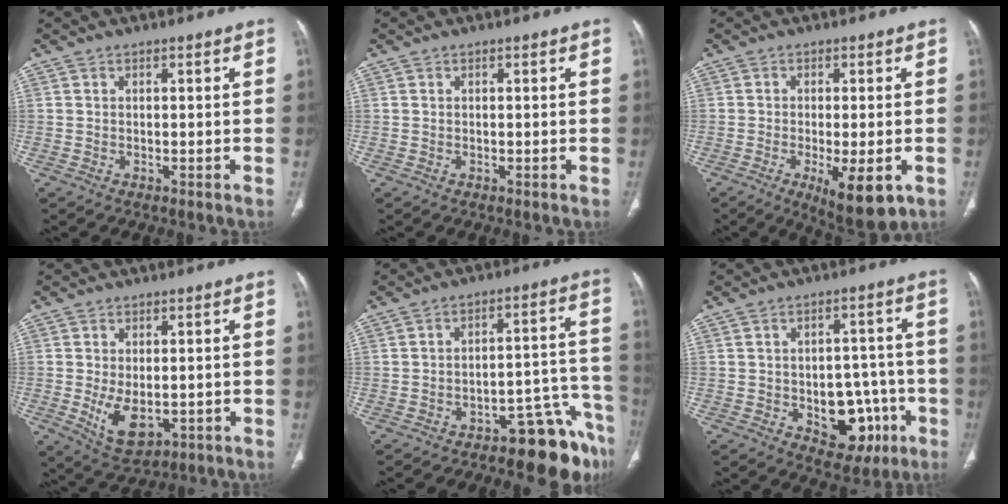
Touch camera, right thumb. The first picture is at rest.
{"total": 0.0}
{"total": 9.7, "force": [-3.5, 3.2, 8.5], "torque": [-0.122, -0.014, -0.045]}
{"total": 7.2, "force": [-1.2, 4.2, 5.7], "torque": [-0.093, -0.015, -0.004]}
{"total": 11.3, "force": [-8.8, 3.8, 5.9], "torque": [-0.034, 0.098, -0.125]}
{"total": 12.1, "force": [-3.9, 8.1, 8.2], "torque": [-0.061, 0.032, -0.038]}